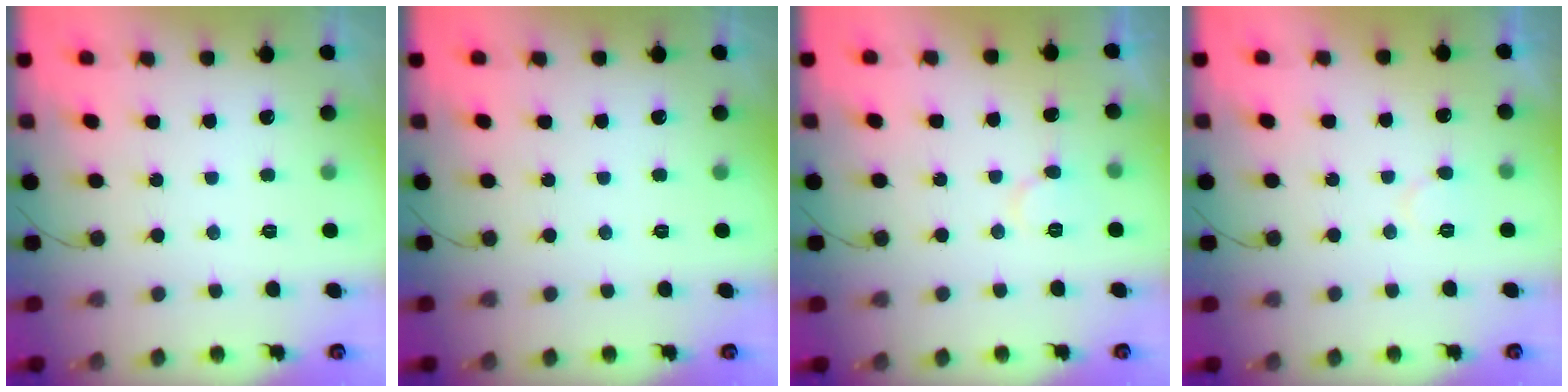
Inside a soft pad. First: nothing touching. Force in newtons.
{"total": 0.0}
{"total": 5.3, "press": 5.2, "slide": 0.5}
{"total": 5.1, "press": 5.1, "slide": 0.5}